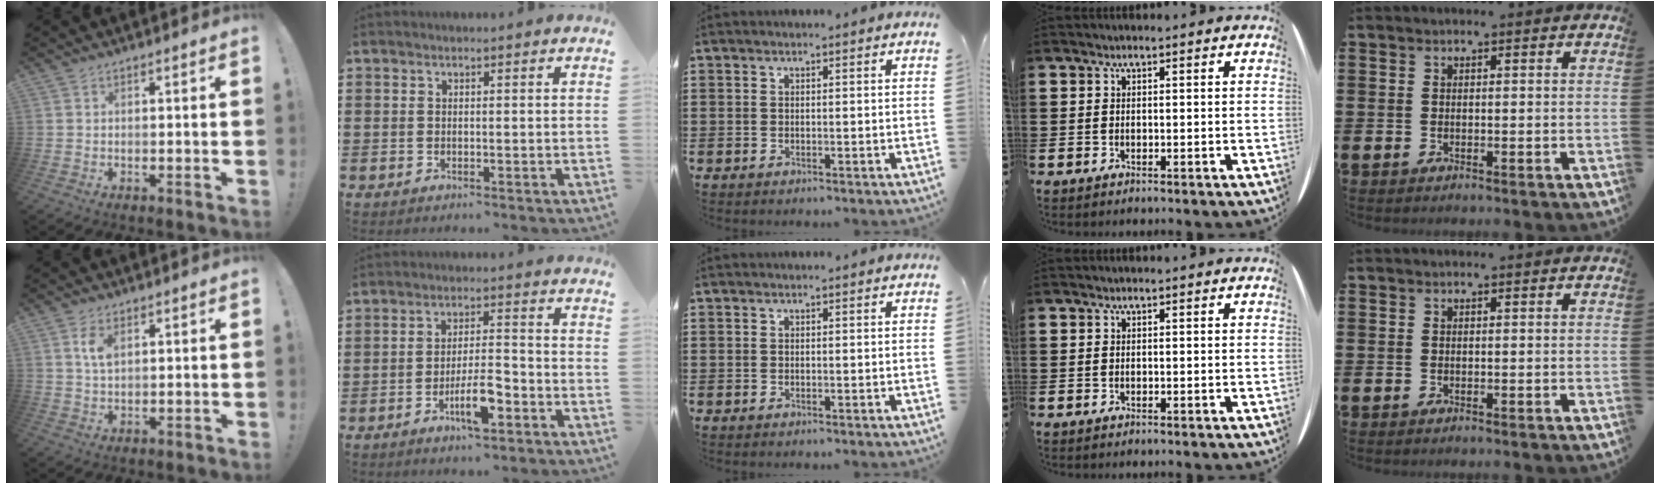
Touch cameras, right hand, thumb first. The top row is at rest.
{"thumb": {"total": 4.4, "force": [1.8, 2.1, 3.4], "torque": [-0.064, -0.002, 0.030]}, "index": {"total": 7.2, "force": [-3.3, 2.0, 6.0], "torque": [-0.116, 0.000, -0.061]}}